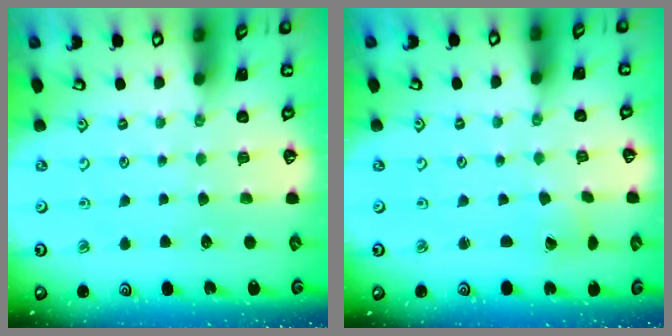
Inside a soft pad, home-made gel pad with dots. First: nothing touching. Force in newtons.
{"total": 2.0, "press": 2.0, "slide": 0.2}